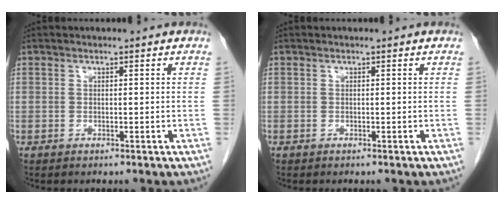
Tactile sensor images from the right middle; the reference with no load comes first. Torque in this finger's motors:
{"motor_torque": [0.00, 0.01, 0.00, 0.00]}